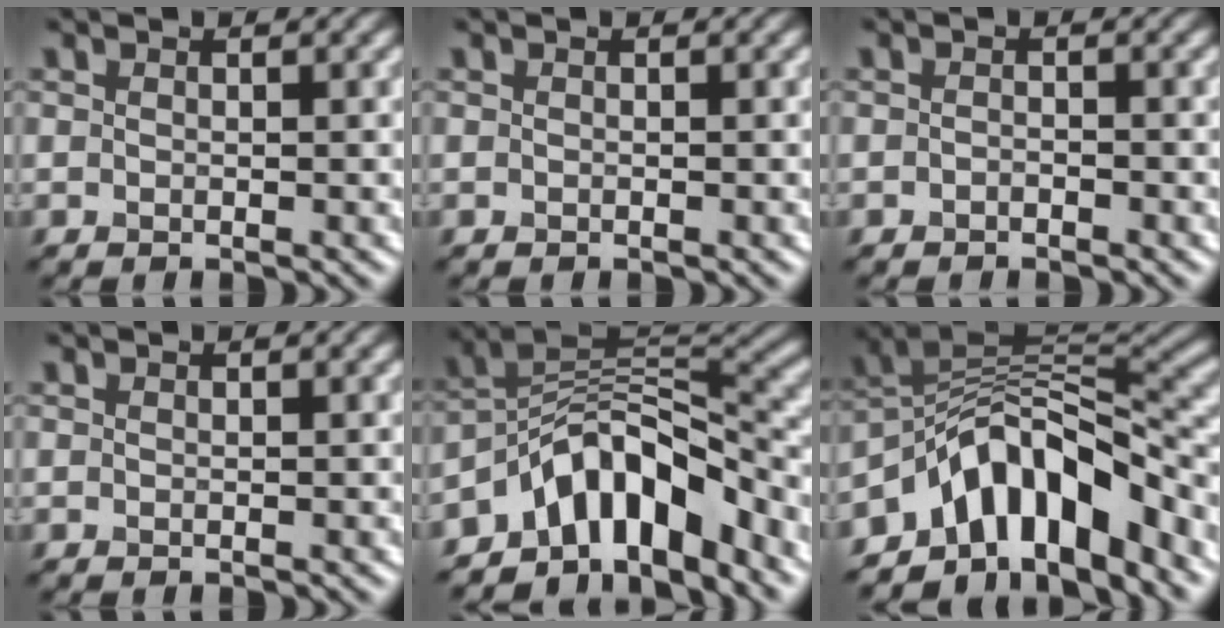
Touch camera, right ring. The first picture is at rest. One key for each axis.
{"total": 0.0}
{"total": 0.7, "fx": -0.5, "fy": 0.3, "fz": 0.3, "tx": -0.006, "ty": 0.003, "tz": -0.010}
{"total": 0.0}
{"total": 8.9, "fx": -5.1, "fy": 4.2, "fz": 6.0, "tx": -0.071, "ty": 0.014, "tz": -0.098}
{"total": 10.4, "fx": -5.1, "fy": 5.3, "fz": 7.4, "tx": -0.099, "ty": 0.015, "tz": -0.100}